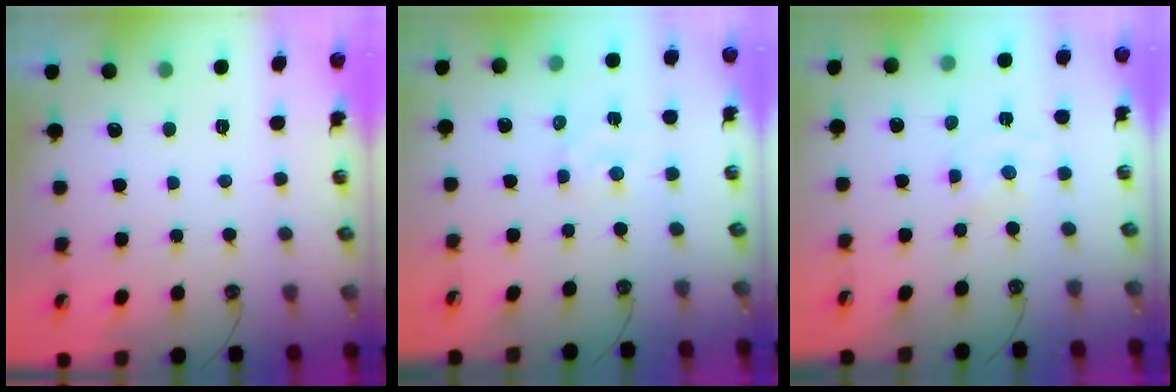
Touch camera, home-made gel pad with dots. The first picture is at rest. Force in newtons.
{"total": 1.7, "press": 1.6, "slide": 0.3}
{"total": 0.0}